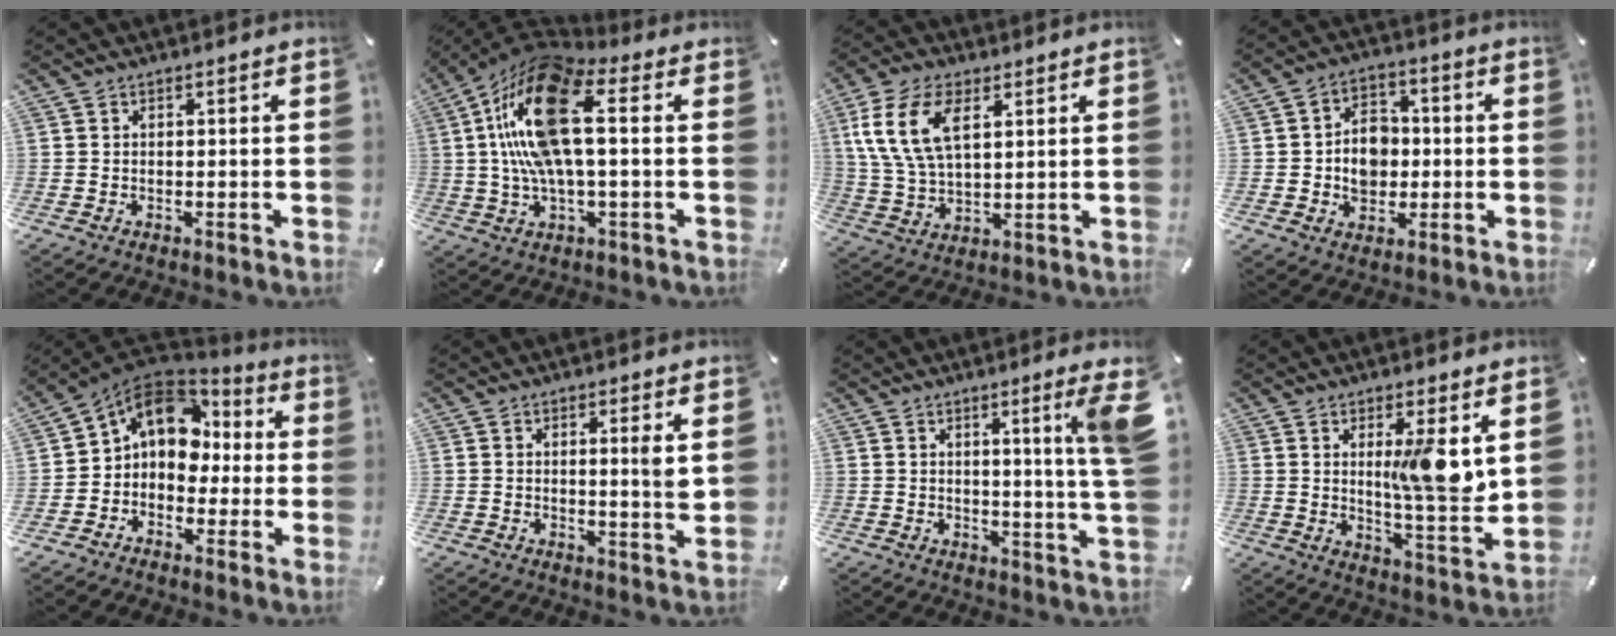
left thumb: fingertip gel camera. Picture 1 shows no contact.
{"total": 20.8, "force": [3.3, 9.2, 18.4], "torque": [-0.369, 0.004, 0.058]}
{"total": 12.5, "force": [4.9, 7.2, 9.0], "torque": [-0.223, -0.002, 0.086]}
{"total": 8.8, "force": [-0.7, 7.5, 4.6], "torque": [-0.081, 0.012, -0.011]}
{"total": 11.4, "force": [2.5, 9.1, 6.4], "torque": [-0.115, -0.001, 0.048]}
{"total": 3.5, "force": [1.4, 0.0, 3.3], "torque": [-0.048, -0.013, 0.017]}
{"total": 10.0, "force": [4.0, -0.8, 9.2], "torque": [-0.137, -0.028, 0.054]}
{"total": 11.7, "force": [3.7, 2.3, 10.8], "torque": [-0.160, -0.028, 0.054]}